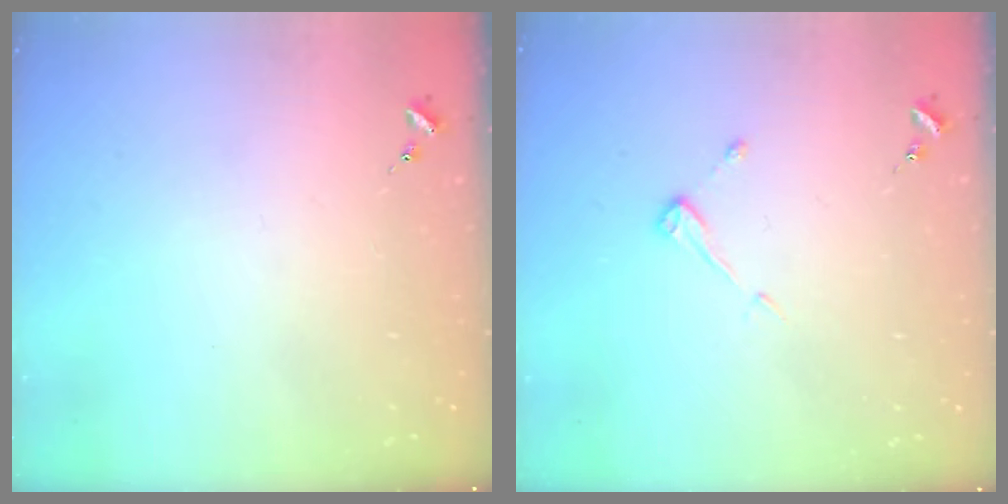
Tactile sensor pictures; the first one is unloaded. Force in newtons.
{"total": 3.9, "press": 3.9, "slide": 0.4}